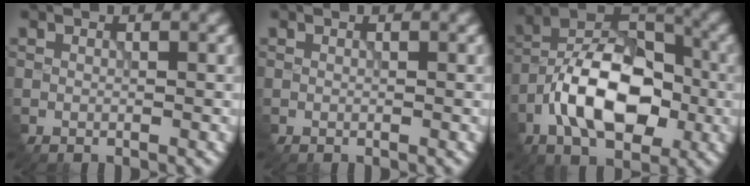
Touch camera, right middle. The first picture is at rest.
{"total": 0.0}
{"total": 10.2, "force": [-3.5, 5.7, 7.7], "torque": [-0.139, 0.019, -0.073]}